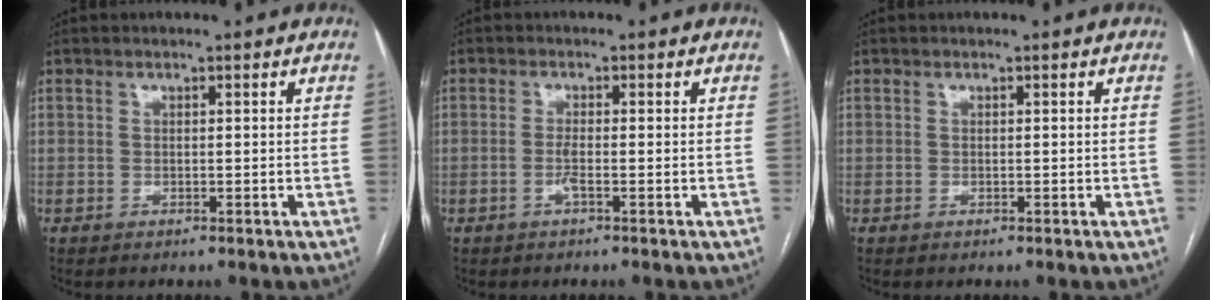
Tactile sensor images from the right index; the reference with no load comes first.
{"total": 1.7, "force": [-0.6, 0.0, 1.5], "torque": [-0.033, -0.002, -0.015]}
{"total": 0.0}